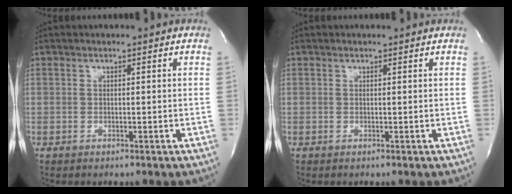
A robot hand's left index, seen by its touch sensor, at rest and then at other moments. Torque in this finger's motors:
{"motor_torque": [0.17, -0.18, 0.19, 0.05]}